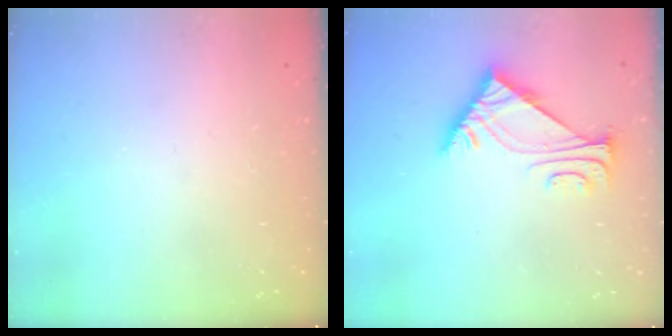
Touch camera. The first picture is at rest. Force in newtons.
{"total": 6.6, "press": 6.6, "slide": 1.0}